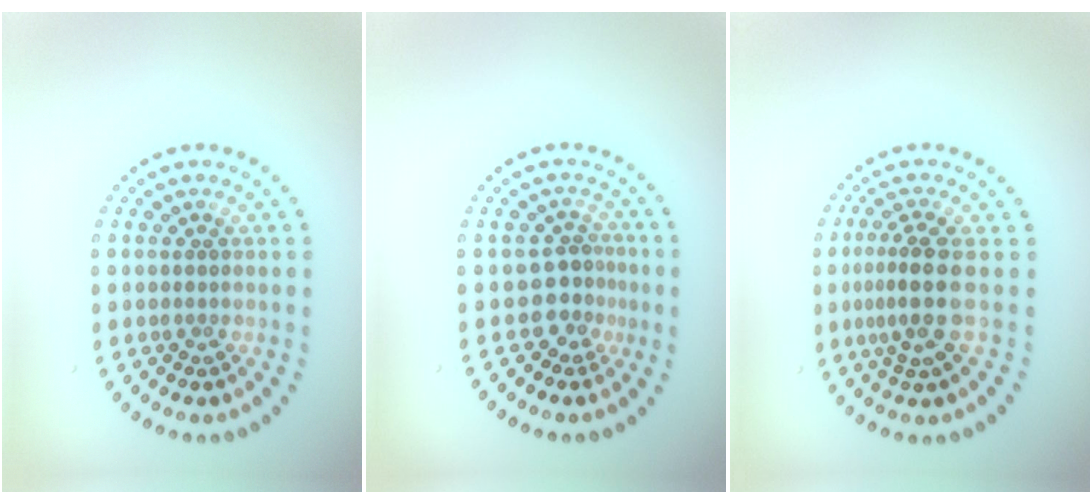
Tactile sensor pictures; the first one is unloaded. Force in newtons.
{"total": 2.6, "press": 1.9, "slide": 1.8}
{"total": 3.3, "press": 2.5, "slide": 2.1}